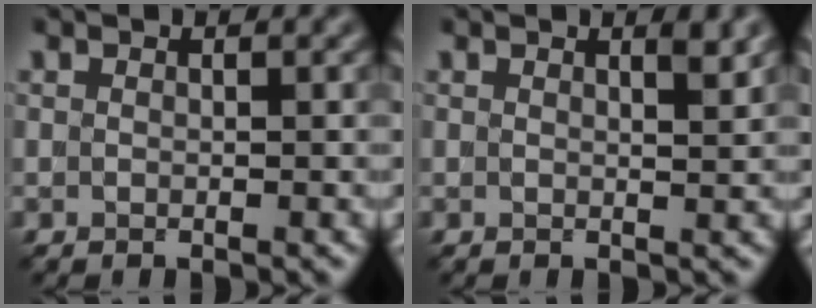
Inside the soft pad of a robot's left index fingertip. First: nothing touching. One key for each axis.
{"total": 1.5, "fx": 1.0, "fy": 0.3, "fz": 1.1, "tx": -0.009, "ty": 0.002, "tz": 0.012}